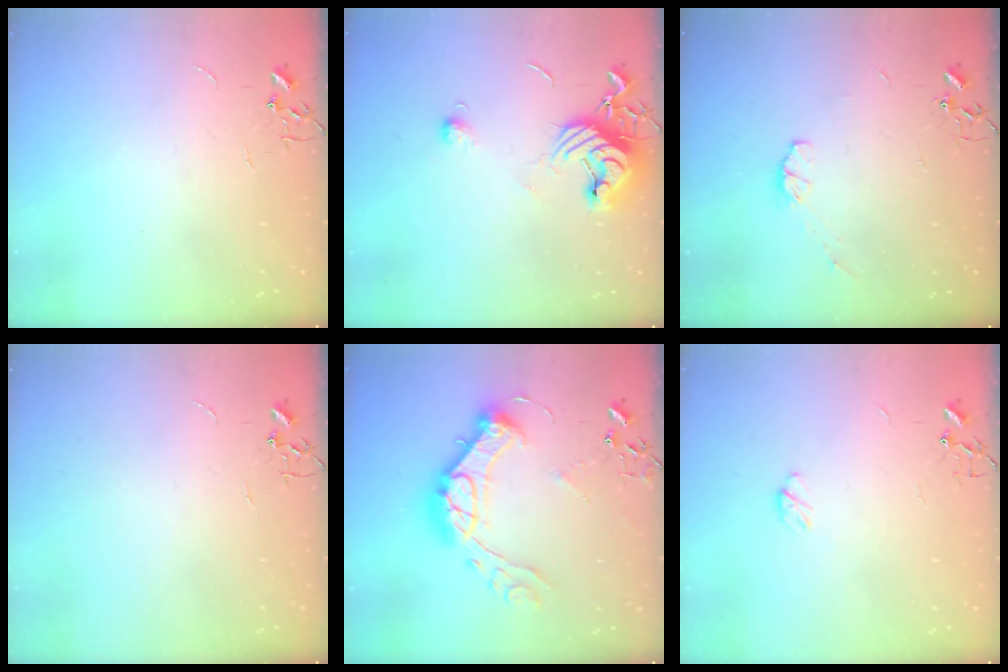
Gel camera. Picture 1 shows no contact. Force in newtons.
{"total": 11.3, "press": 11.3, "slide": 1.3}
{"total": 4.5, "press": 4.5, "slide": 0.5}
{"total": 0.0}
{"total": 20.0, "press": 19.9, "slide": 1.5}
{"total": 4.5, "press": 4.5, "slide": 0.6}